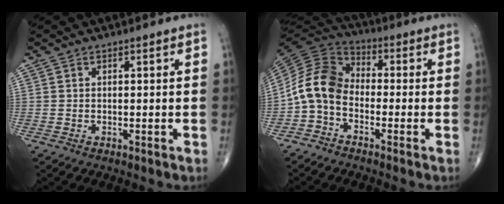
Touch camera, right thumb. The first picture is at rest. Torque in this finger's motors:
{"motor_torque": [0.10, 0.73, 0.95, -0.62, 0.10]}